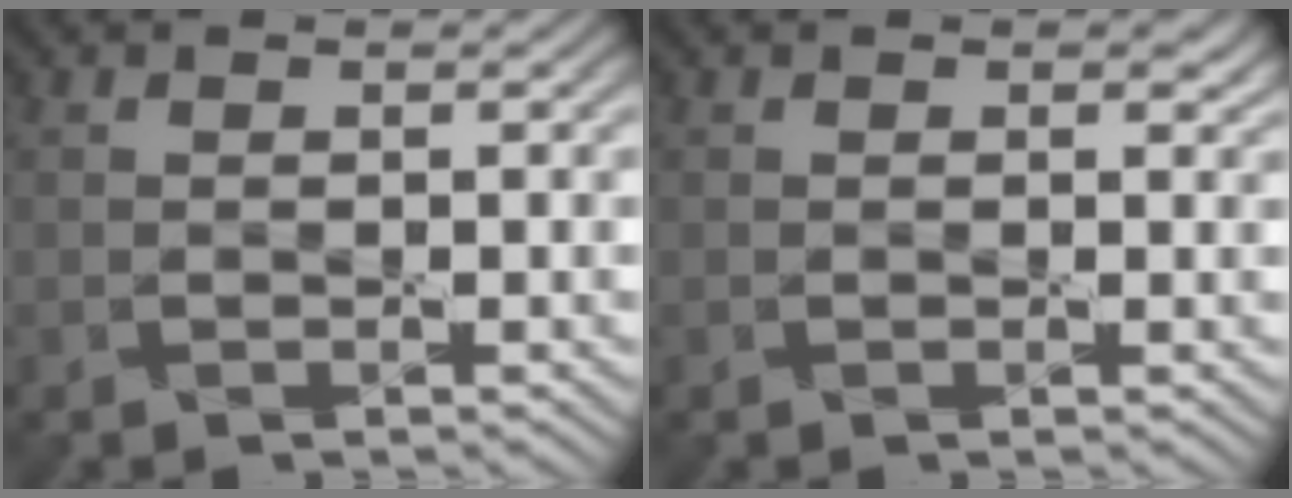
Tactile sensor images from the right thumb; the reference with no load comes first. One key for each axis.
{"total": 0.9, "fx": 0.5, "fy": 0.4, "fz": 0.6, "tx": -0.005, "ty": -0.005, "tz": 0.010}